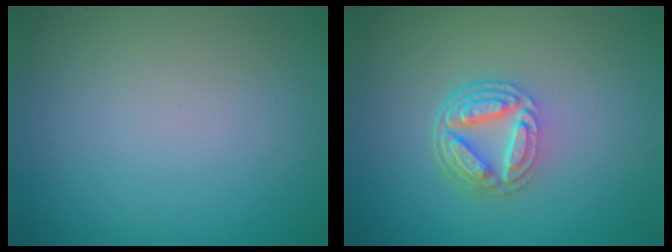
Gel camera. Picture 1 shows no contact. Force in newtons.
{"total": 4.4, "press": 3.3, "slide": 2.9}